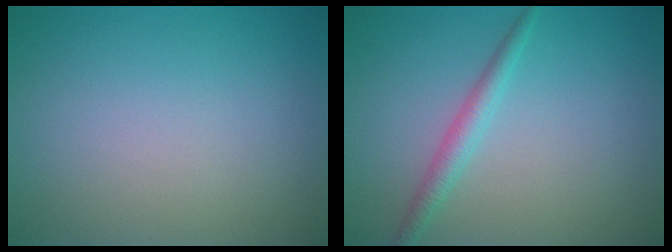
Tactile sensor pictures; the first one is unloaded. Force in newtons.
{"total": 2.0, "press": 2.0, "slide": 0.1}